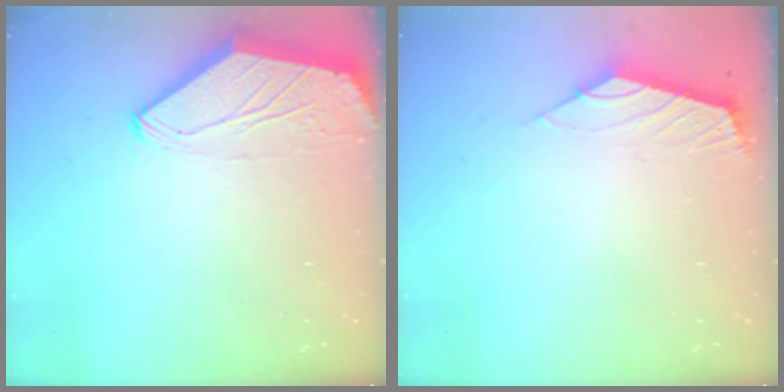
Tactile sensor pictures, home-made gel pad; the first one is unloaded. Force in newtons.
{"total": 2.4, "press": 2.3, "slide": 0.5}